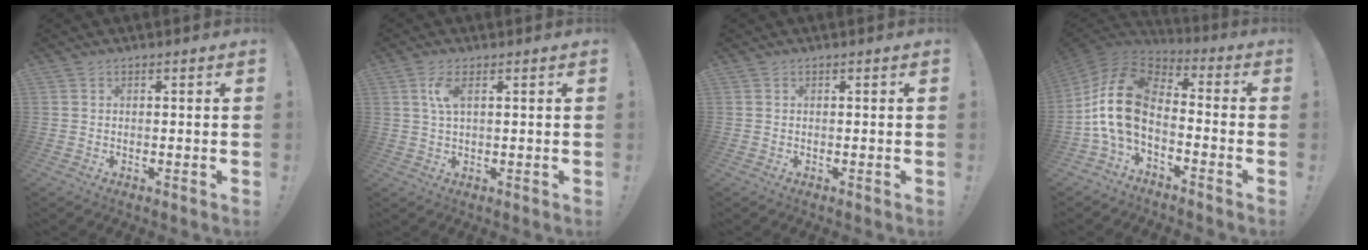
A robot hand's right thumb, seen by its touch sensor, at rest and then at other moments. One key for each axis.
{"total": 4.6, "fx": 1.5, "fy": 1.6, "fz": 4.1, "tx": -0.074, "ty": 0.001, "tz": 0.023}
{"total": 0.0}
{"total": 15.3, "fx": -1.7, "fy": 9.4, "fz": 11.9, "tx": -0.238, "ty": 0.013, "tz": -0.025}